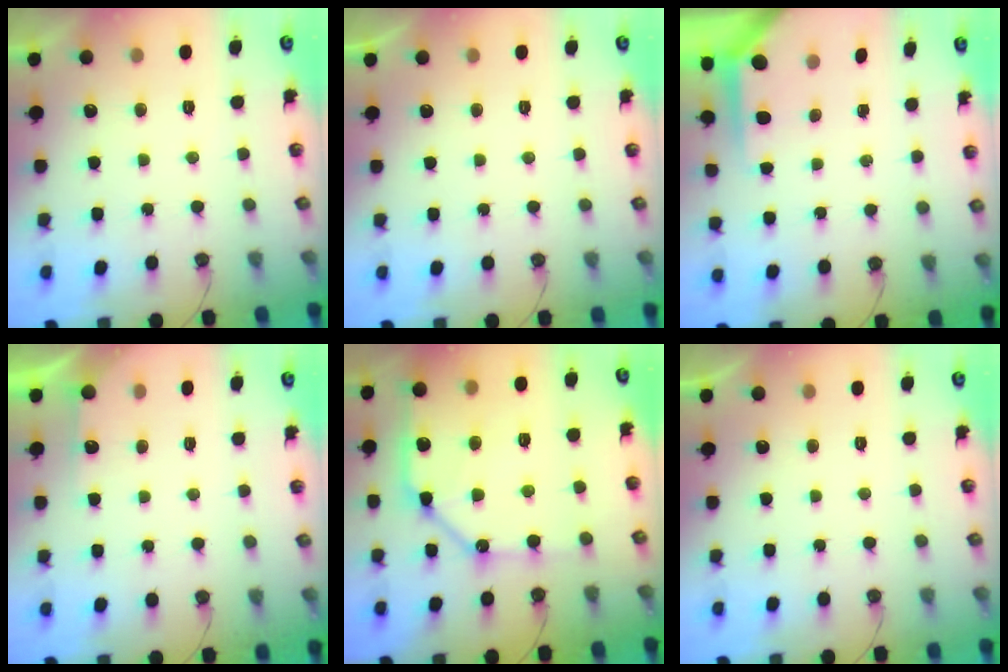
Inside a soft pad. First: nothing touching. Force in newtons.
{"total": 0.0}
{"total": 4.0, "press": 4.0, "slide": 0.3}
{"total": 4.1, "press": 4.1, "slide": 0.6}
{"total": 15.6, "press": 15.4, "slide": 2.3}
{"total": 0.0}